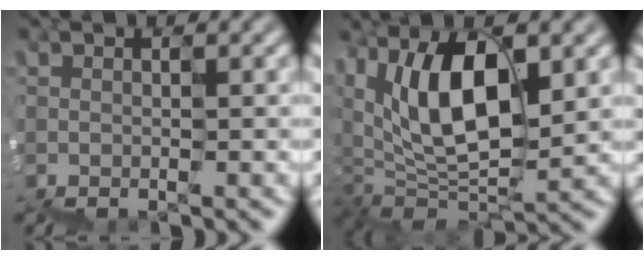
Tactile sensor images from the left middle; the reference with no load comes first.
{"total": 8.1, "force": [2.8, 5.1, 5.6], "torque": [-0.116, 0.004, 0.052]}